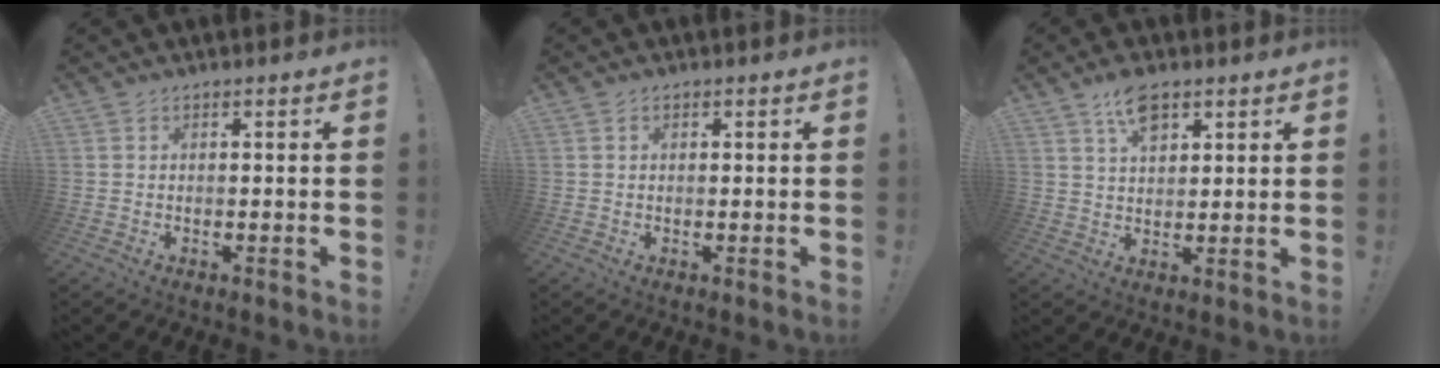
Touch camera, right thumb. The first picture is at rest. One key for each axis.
{"total": 0.7, "fx": 0.3, "fy": 0.6, "fz": 0.2, "tx": -0.005, "ty": 0.003, "tz": 0.005}
{"total": 8.1, "fx": 4.9, "fy": 4.0, "fz": 5.1, "tx": -0.080, "ty": -0.014, "tz": 0.087}